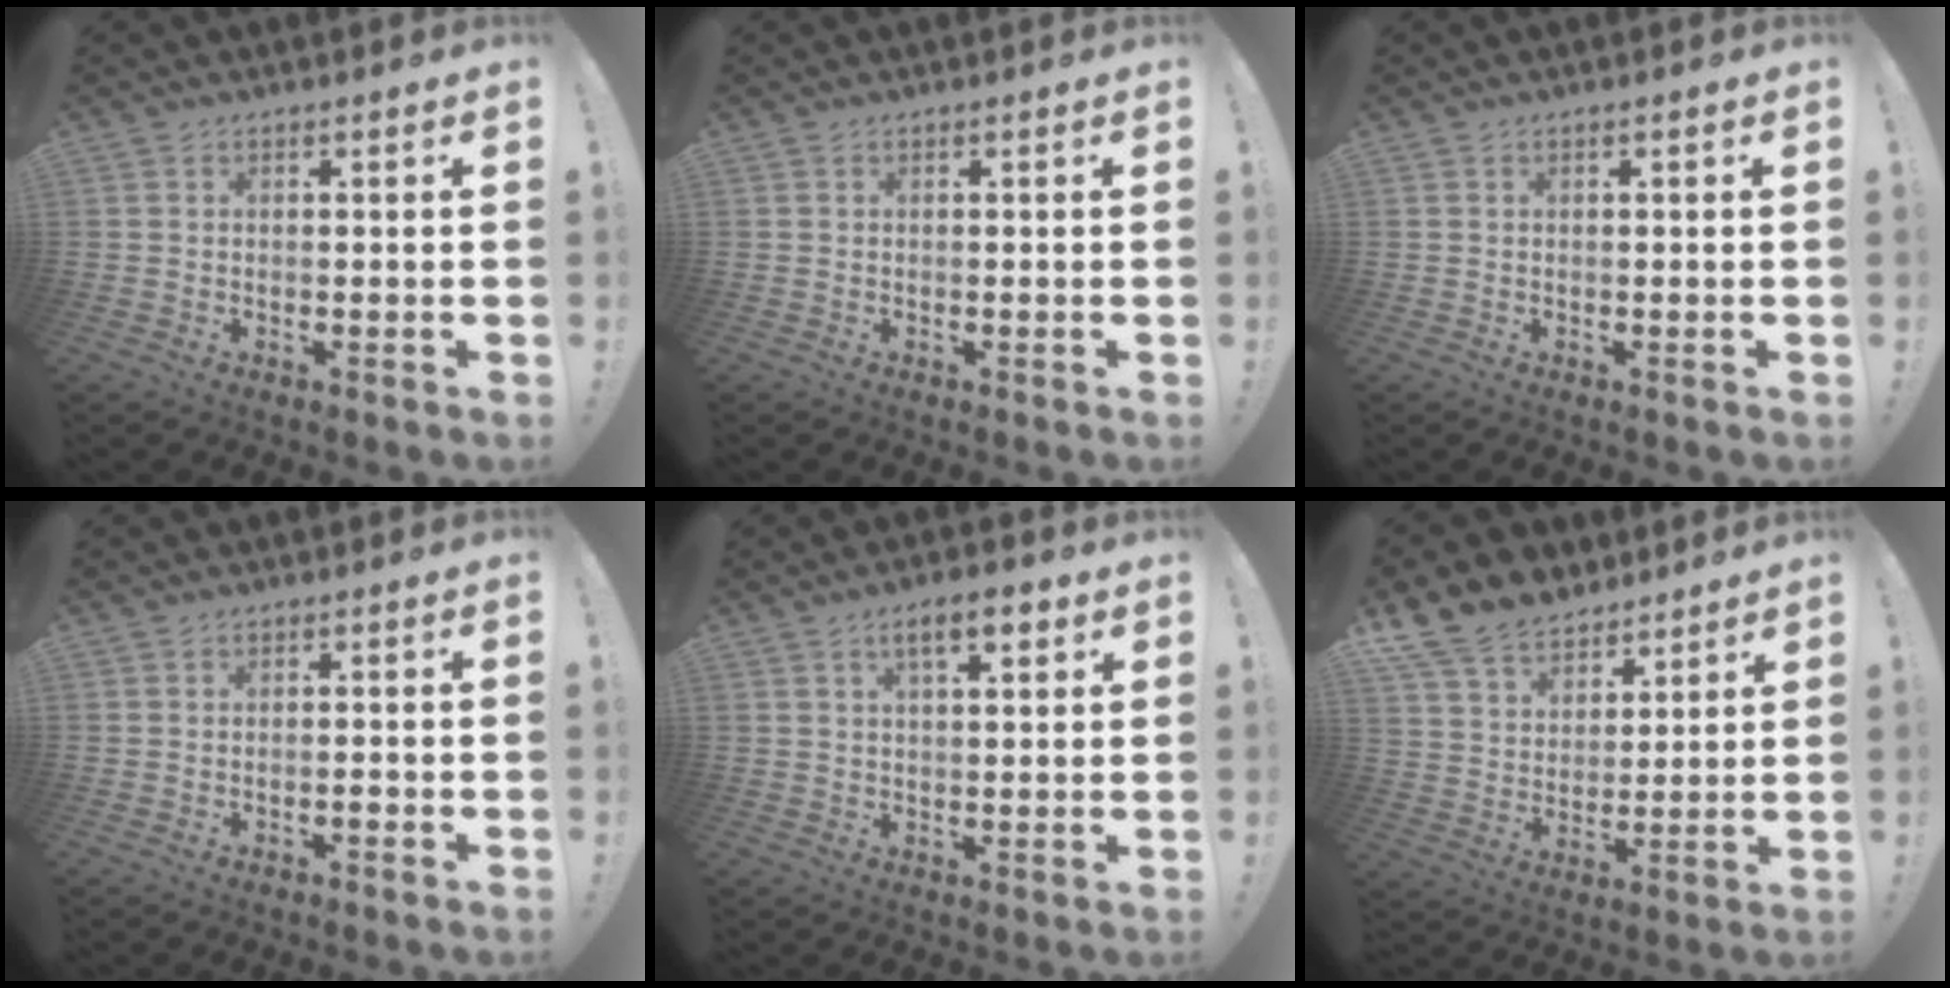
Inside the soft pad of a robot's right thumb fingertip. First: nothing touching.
{"total": 0.0}
{"total": 0.6, "force": [0.0, -0.1, 0.6], "torque": [-0.007, -0.003, -0.001]}
{"total": 1.4, "force": [-1.0, 0.4, 1.0], "torque": [-0.015, 0.001, -0.016]}
{"total": 6.7, "force": [3.2, 2.2, 5.4], "torque": [-0.072, -0.010, 0.047]}
{"total": 13.1, "force": [10.1, 7.7, 3.4], "torque": [-0.070, -0.070, 0.197]}